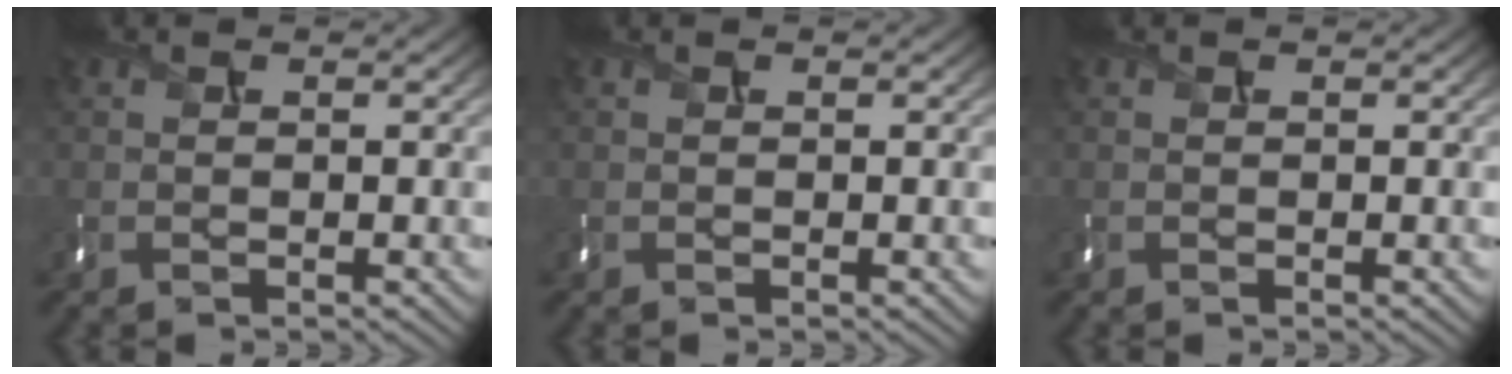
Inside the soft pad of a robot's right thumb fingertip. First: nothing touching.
{"total": 0.0}
{"total": 0.0}